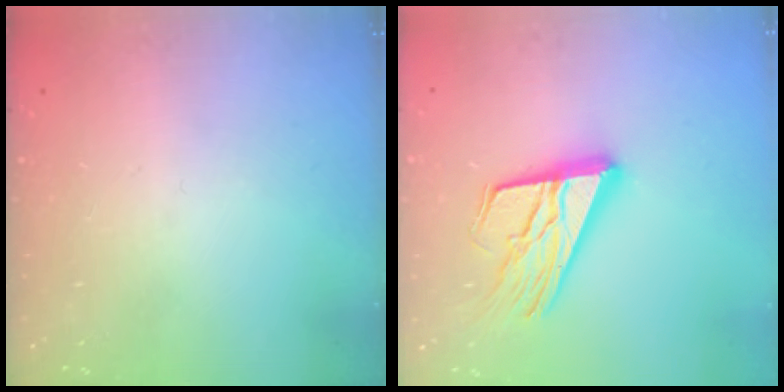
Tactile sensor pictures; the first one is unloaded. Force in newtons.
{"total": 18.0, "press": 17.9, "slide": 1.8}